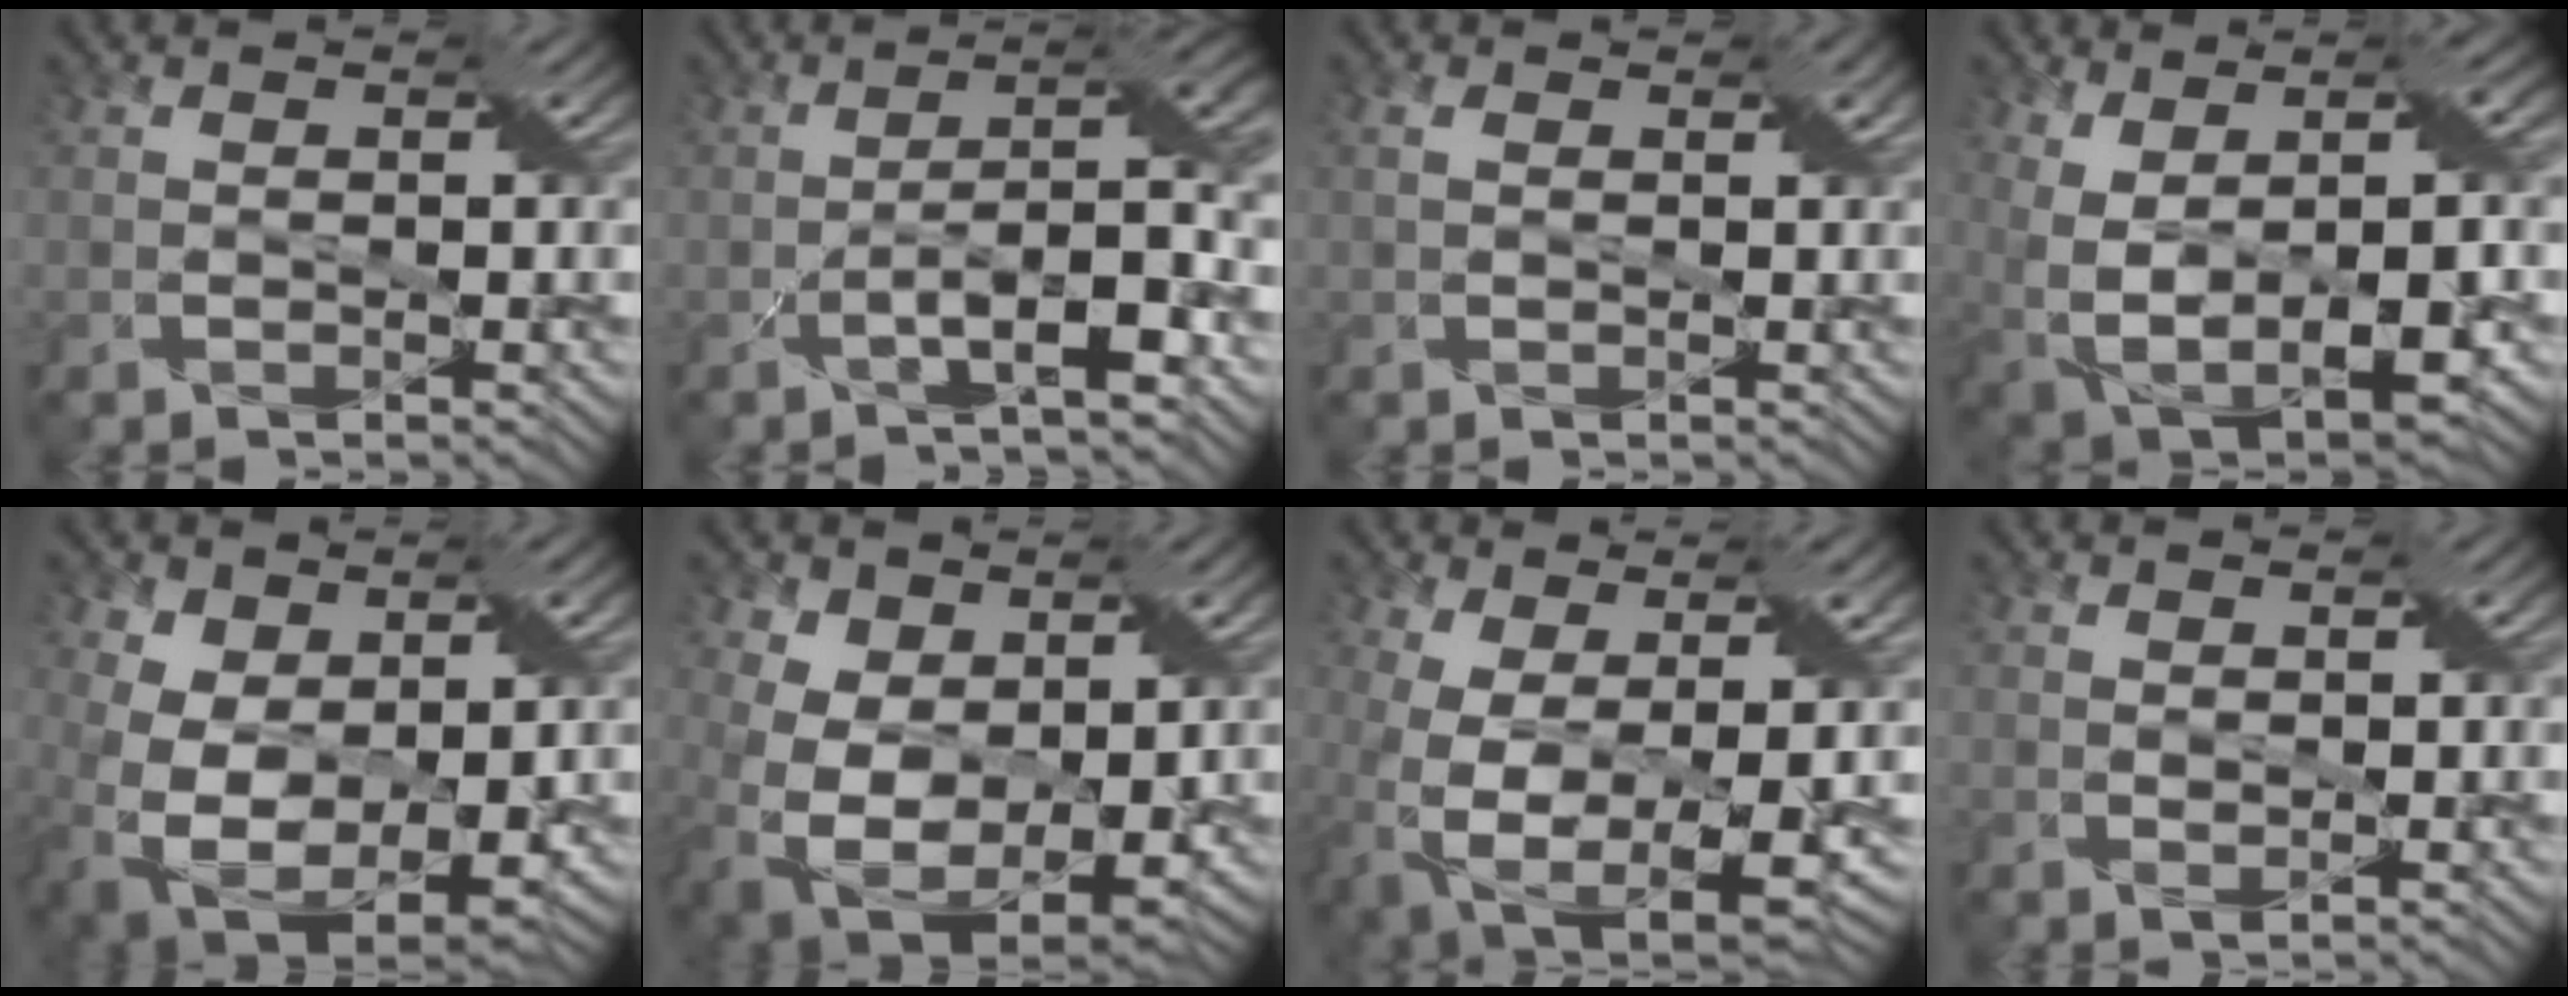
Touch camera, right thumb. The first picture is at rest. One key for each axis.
{"total": 8.6, "fx": -2.9, "fy": 1.9, "fz": 7.8, "tx": -0.126, "ty": 0.014, "tz": -0.051}
{"total": 2.1, "fx": 0.8, "fy": 1.2, "fz": 1.5, "tx": -0.029, "ty": 0.004, "tz": 0.016}
{"total": 13.4, "fx": -0.1, "fy": 7.0, "fz": 11.4, "tx": -0.215, "ty": -0.027, "tz": 0.027}
{"total": 12.8, "fx": 0.6, "fy": 8.3, "fz": 9.8, "tx": -0.210, "ty": -0.032, "tz": 0.028}
{"total": 12.2, "fx": 1.5, "fy": 8.3, "fz": 8.8, "tx": -0.199, "ty": -0.024, "tz": 0.041}
{"total": 12.9, "fx": -1.8, "fy": 6.7, "fz": 10.8, "tx": -0.227, "ty": -0.040, "tz": -0.014}
{"total": 0.9, "fx": 0.4, "fy": 0.6, "fz": 0.6, "tx": -0.018, "ty": -0.001, "tz": 0.011}